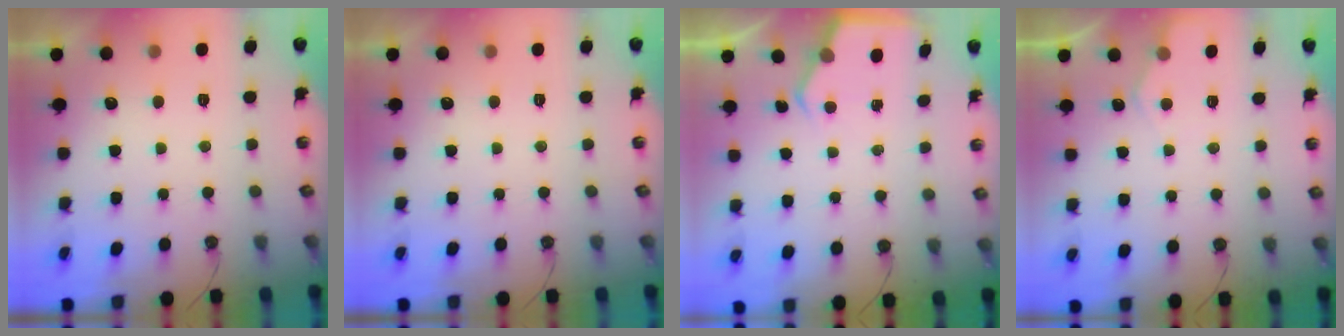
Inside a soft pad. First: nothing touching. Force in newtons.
{"total": 0.0}
{"total": 3.9, "press": 3.9, "slide": 0.4}
{"total": 3.8, "press": 3.8, "slide": 0.5}